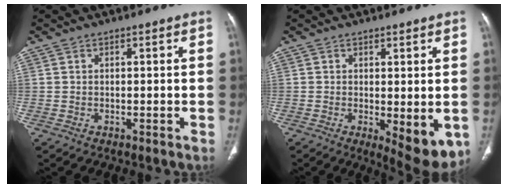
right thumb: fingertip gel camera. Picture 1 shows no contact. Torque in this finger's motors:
{"motor_torque": [-0.40, 0.79, 0.01, -0.08, 0.02]}